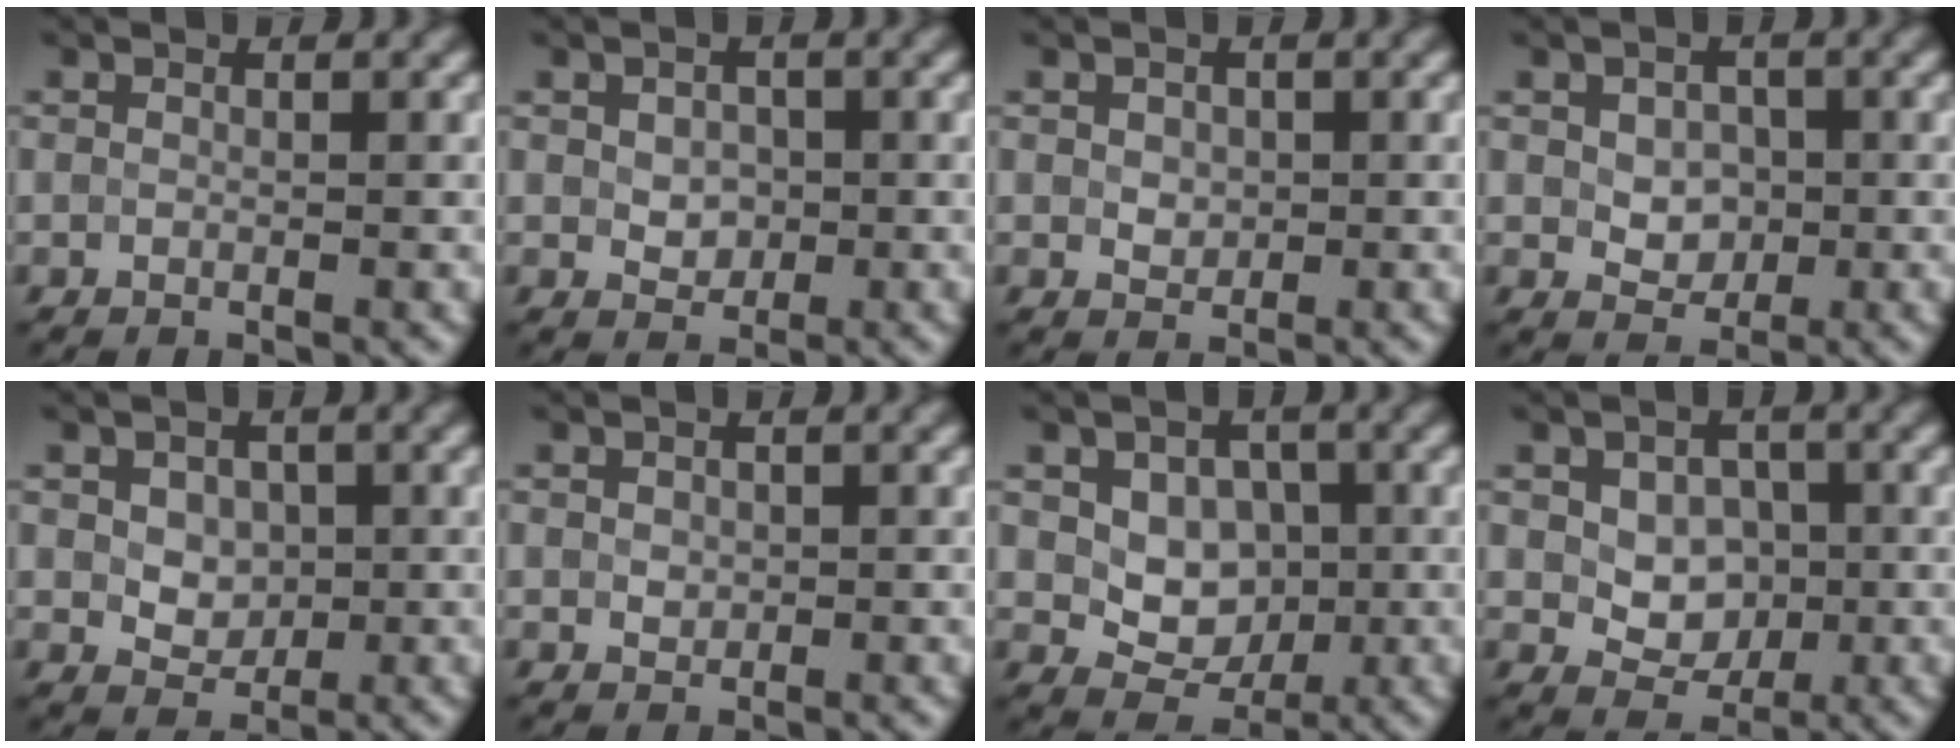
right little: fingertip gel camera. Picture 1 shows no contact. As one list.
[{"total": 2.2, "force": [0.1, 1.7, 1.4], "torque": [-0.026, -0.001, 0.003]}, {"total": 1.5, "force": [0.2, 1.2, 0.9], "torque": [-0.016, -0.002, 0.006]}, {"total": 2.9, "force": [0.2, 2.1, 1.9], "torque": [-0.035, -0.003, 0.003]}, {"total": 2.6, "force": [0.4, 2.0, 1.6], "torque": [-0.028, -0.003, 0.008]}, {"total": 1.0, "force": [0.2, 0.8, 0.5], "torque": [-0.010, -0.002, 0.005]}, {"total": 4.6, "force": [0.2, 3.5, 3.0], "torque": [-0.043, -0.006, 0.006]}, {"total": 3.8, "force": [0.2, 2.9, 2.5], "torque": [-0.040, -0.006, 0.005]}]